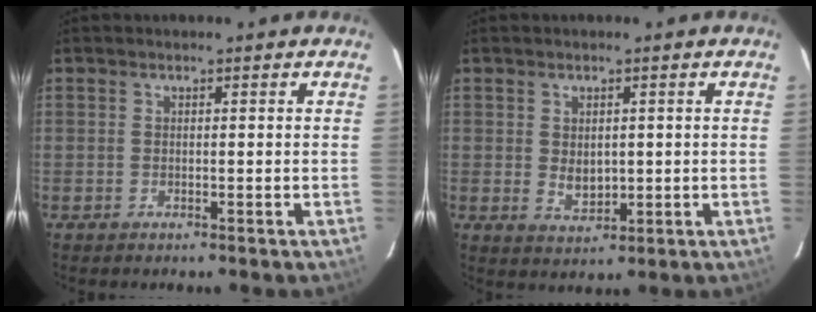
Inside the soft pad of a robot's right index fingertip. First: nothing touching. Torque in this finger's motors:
{"motor_torque": [0.11, 0.01, 0.28, 0.01]}